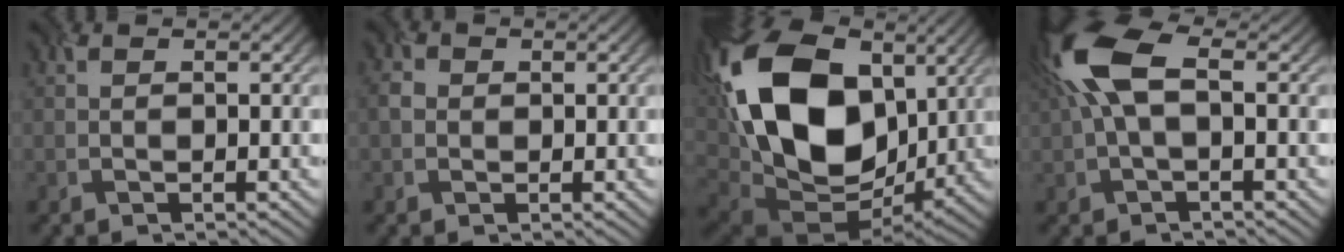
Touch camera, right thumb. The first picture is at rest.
{"total": 1.4, "force": [0.0, 1.3, 0.3], "torque": [-0.008, -0.001, -0.008]}
{"total": 20.3, "force": [4.4, 13.7, 14.3], "torque": [-0.336, -0.008, 0.090]}
{"total": 8.4, "force": [1.8, 3.7, 7.3], "torque": [-0.173, 0.017, 0.025]}